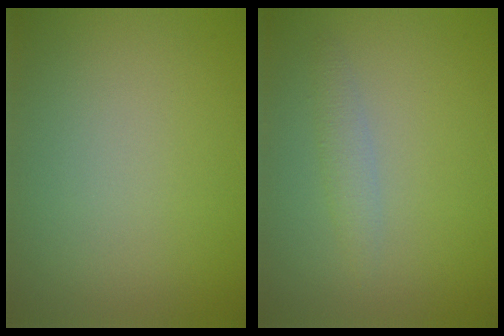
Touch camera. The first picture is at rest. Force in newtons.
{"total": 1.4, "press": 1.4, "slide": 0.0}